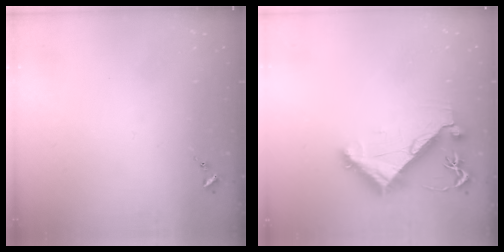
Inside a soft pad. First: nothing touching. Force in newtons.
{"total": 8.5, "press": 8.4, "slide": 1.4}